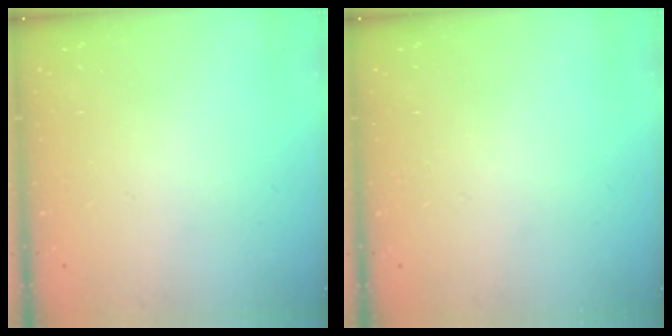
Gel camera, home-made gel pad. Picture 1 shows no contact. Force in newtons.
{"total": 0.0}